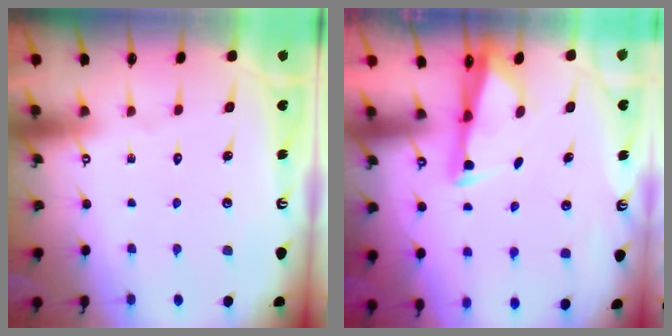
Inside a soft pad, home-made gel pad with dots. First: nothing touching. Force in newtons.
{"total": 2.6, "press": 2.5, "slide": 0.7}